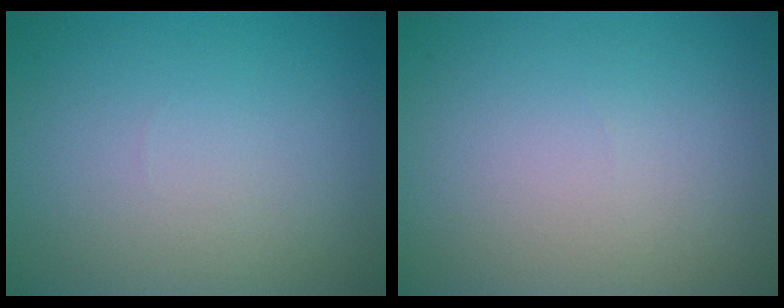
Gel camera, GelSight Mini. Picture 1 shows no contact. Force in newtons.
{"total": 0.0}